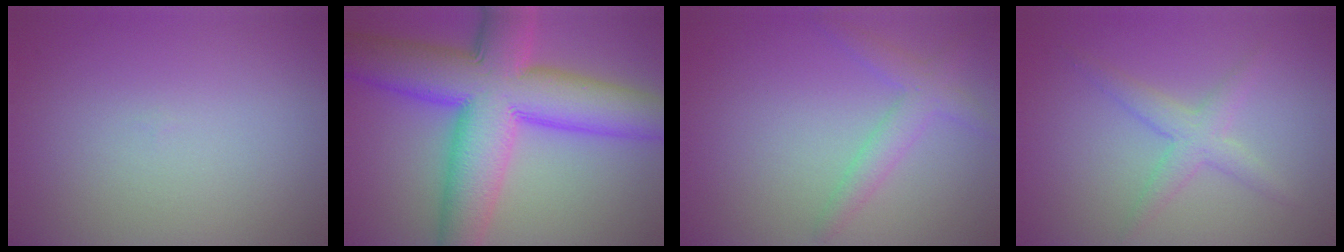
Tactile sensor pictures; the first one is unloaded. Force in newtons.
{"total": 13.8, "press": 13.8, "slide": 0.3}
{"total": 2.6, "press": 2.6, "slide": 0.2}
{"total": 2.5, "press": 2.5, "slide": 0.1}